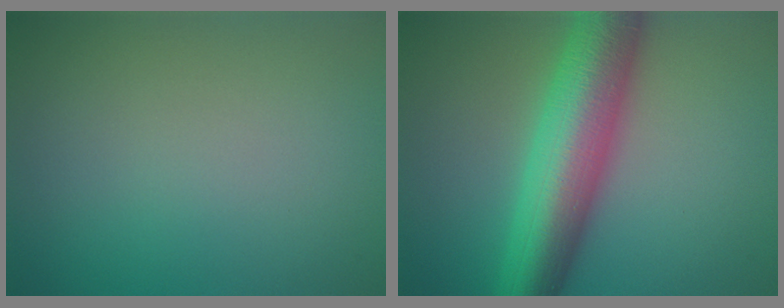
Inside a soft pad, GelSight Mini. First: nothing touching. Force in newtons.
{"total": 10.1, "press": 10.1, "slide": 0.1}